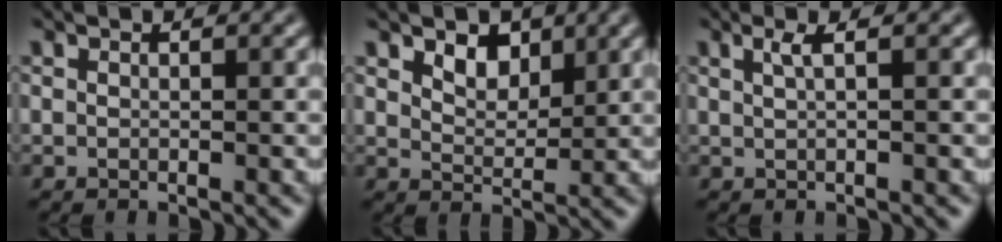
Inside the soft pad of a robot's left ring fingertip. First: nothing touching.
{"total": 2.7, "force": [1.7, 1.5, 1.4], "torque": [-0.030, -0.005, 0.028]}
{"total": 1.5, "force": [0.6, 0.5, 1.3], "torque": [-0.020, 0.002, 0.007]}